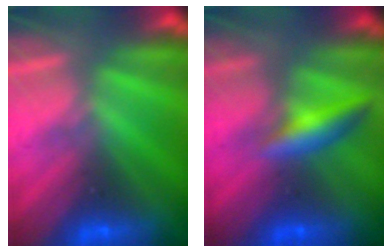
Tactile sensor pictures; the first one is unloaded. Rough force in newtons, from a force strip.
{"total": 2.4}